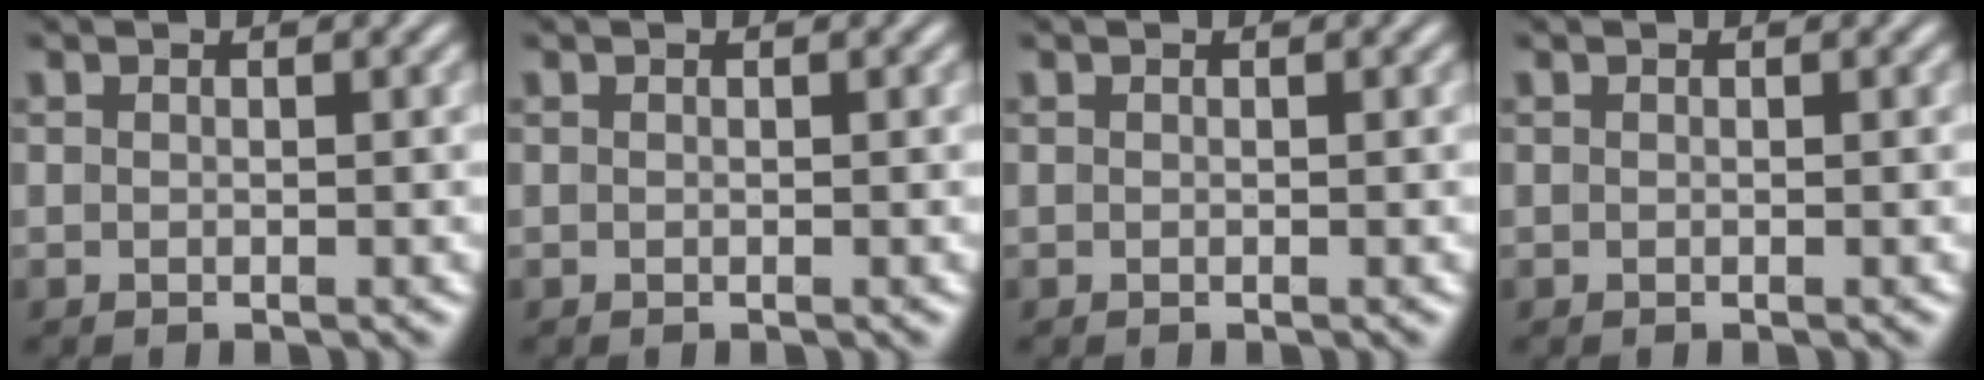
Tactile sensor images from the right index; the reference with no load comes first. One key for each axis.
{"total": 0.0}
{"total": 0.0}
{"total": 0.0}